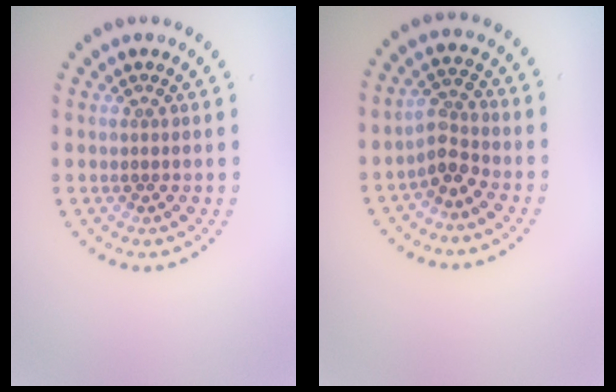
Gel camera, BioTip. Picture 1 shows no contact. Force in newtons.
{"total": 2.5, "press": 2.0, "slide": 1.6}